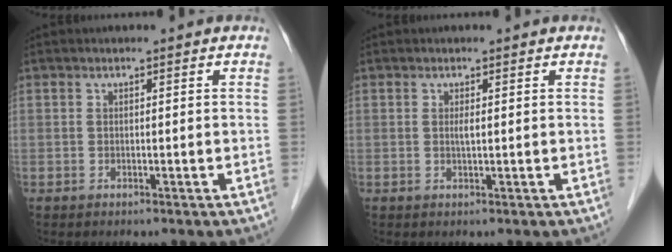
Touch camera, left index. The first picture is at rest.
{"total": 0.9, "force": [0.2, 0.1, 0.8], "torque": [-0.021, -0.001, 0.003]}